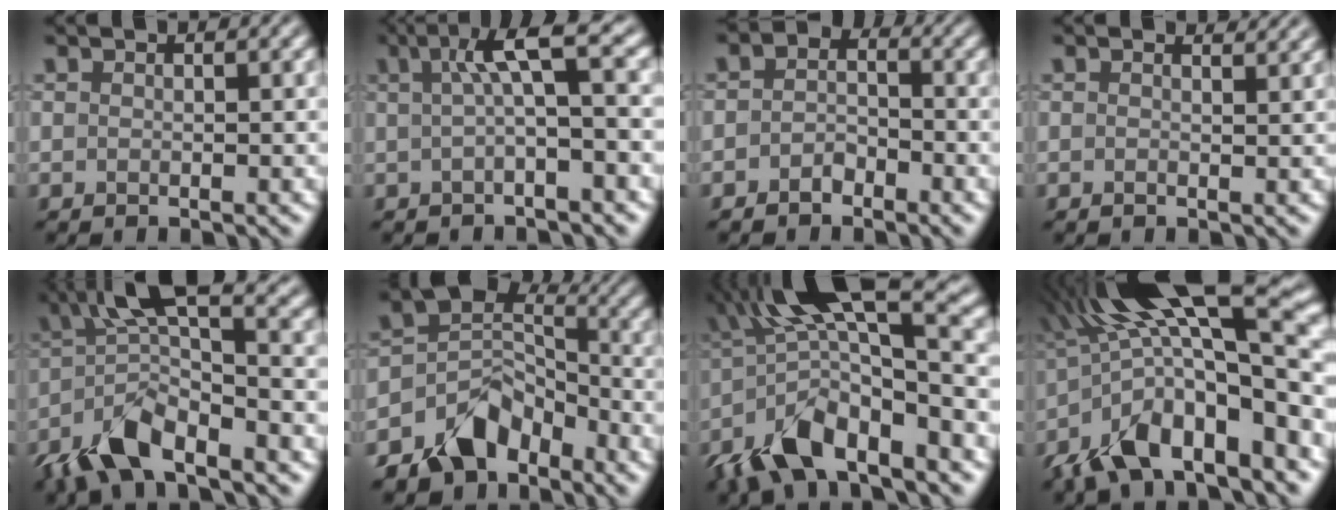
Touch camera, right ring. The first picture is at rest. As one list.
[{"total": 4.2, "force": [0.6, 0.6, 4.1], "torque": [-0.068, 0.015, 0.004]}, {"total": 2.2, "force": [-1.0, 1.6, 1.0], "torque": [-0.011, 0.008, -0.028]}, {"total": 1.0, "force": [0.6, 0.4, 0.7], "torque": [-0.016, -0.001, 0.001]}, {"total": 8.3, "force": [-4.1, 2.5, 6.8], "torque": [-0.138, 0.013, -0.090]}, {"total": 6.6, "force": [-4.2, 4.2, 2.7], "torque": [-0.032, 0.005, -0.090]}, {"total": 10.7, "force": [-3.7, 3.2, 9.4], "torque": [-0.173, 0.016, -0.076]}, {"total": 14.6, "force": [-3.6, 4.4, 13.5], "torque": [-0.221, 0.022, -0.062]}]